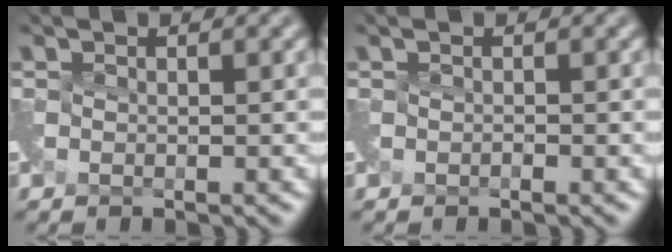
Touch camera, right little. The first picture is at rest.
{"total": 0.0}